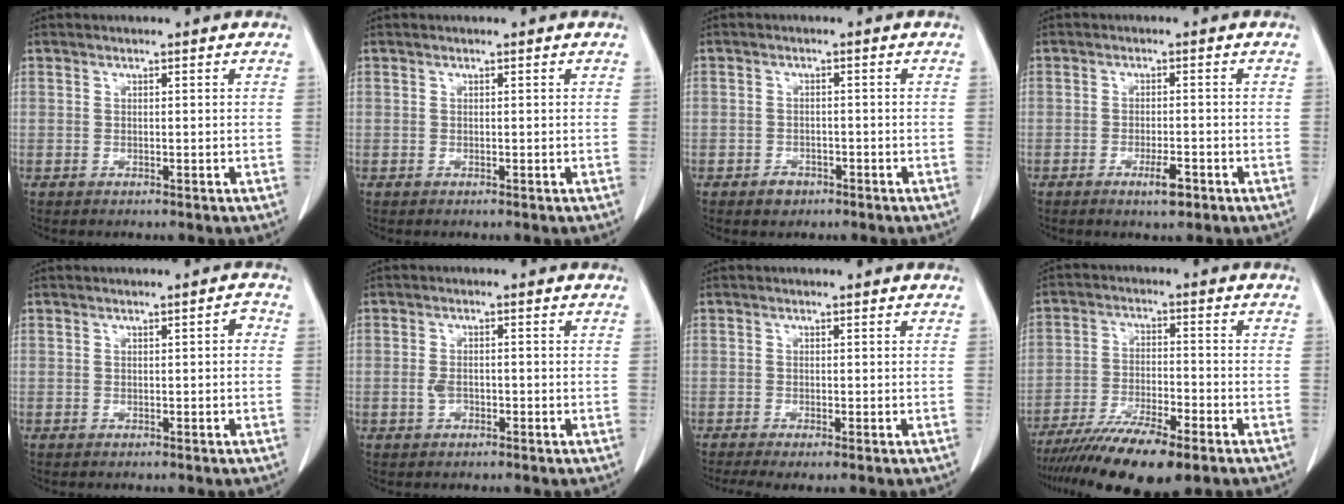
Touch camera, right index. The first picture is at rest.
{"total": 0.0}
{"total": 2.3, "force": [-1.4, 1.8, 0.5], "torque": [-0.007, 0.006, -0.018]}
{"total": 3.2, "force": [-1.8, 0.6, 2.6], "torque": [-0.044, -0.002, -0.028]}
{"total": 1.2, "force": [0.0, 0.4, 1.1], "torque": [-0.012, 0.005, 0.001]}
{"total": 2.1, "force": [-0.8, 1.1, 1.6], "torque": [-0.034, 0.005, -0.013]}
{"total": 3.4, "force": [-2.4, 0.7, 2.4], "torque": [-0.044, -0.011, -0.038]}
{"total": 13.3, "force": [-9.8, 2.3, 8.6], "torque": [-0.152, -0.028, -0.162]}